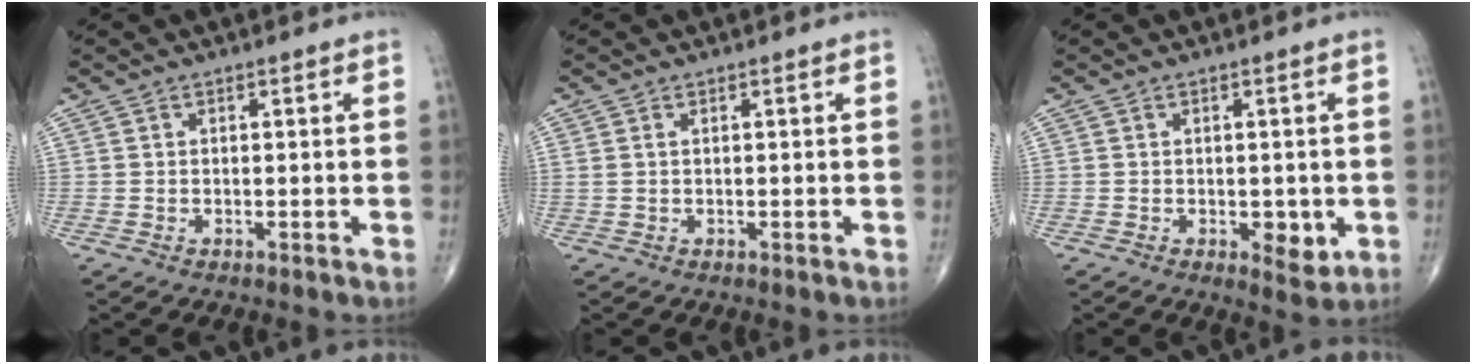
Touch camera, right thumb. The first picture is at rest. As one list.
[{"total": 1.1, "force": [0.4, 0.6, 0.8], "torque": [-0.024, 0.009, 0.014]}, {"total": 4.1, "force": [-0.8, 2.2, 3.4], "torque": [-0.030, -0.007, -0.005]}]